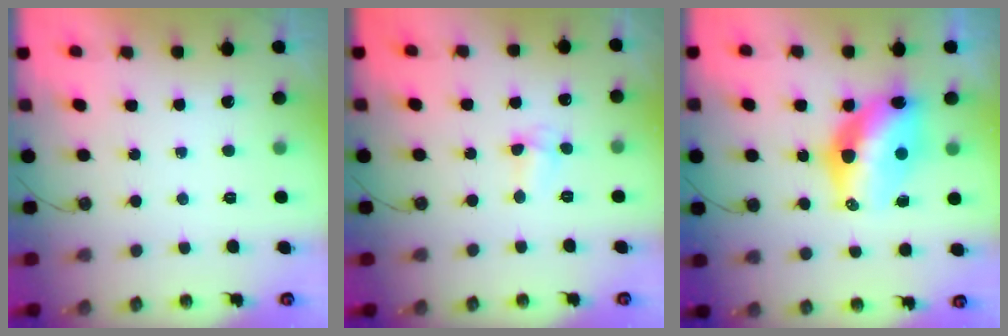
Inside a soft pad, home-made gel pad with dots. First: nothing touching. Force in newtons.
{"total": 3.2, "press": 3.1, "slide": 0.7}
{"total": 15.0, "press": 14.2, "slide": 4.6}